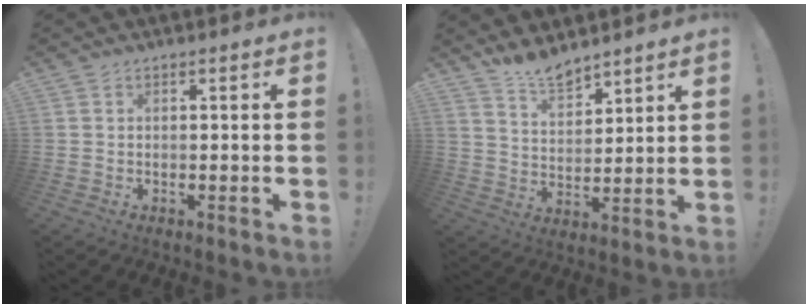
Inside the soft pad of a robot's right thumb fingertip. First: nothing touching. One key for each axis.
{"total": 8.7, "fx": 7.8, "fy": 2.7, "fz": 2.6, "tx": -0.049, "ty": -0.058, "tz": 0.149}